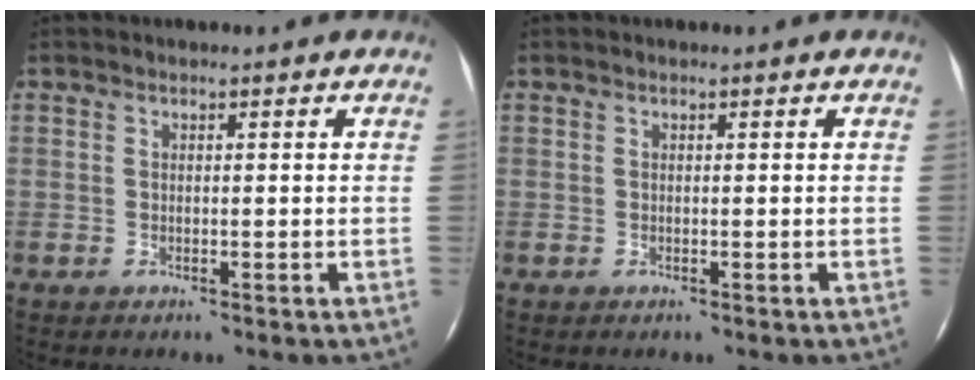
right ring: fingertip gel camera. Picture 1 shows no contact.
{"total": 0.0}